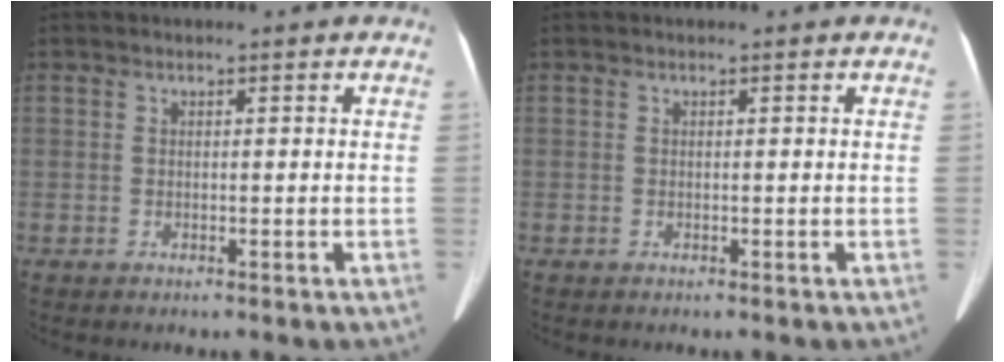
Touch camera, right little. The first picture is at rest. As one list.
[{"total": 0.0}]